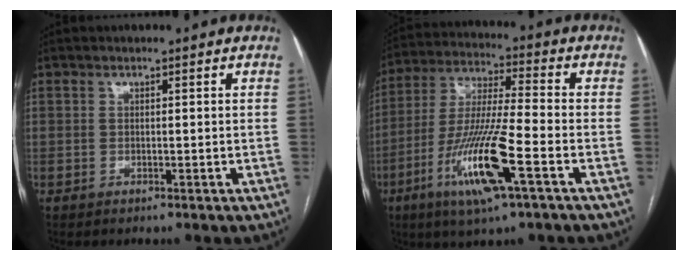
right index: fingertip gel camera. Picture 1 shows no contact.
{"total": 14.8, "force": [-6.2, 0.8, 13.4], "torque": [-0.274, -0.018, -0.112]}